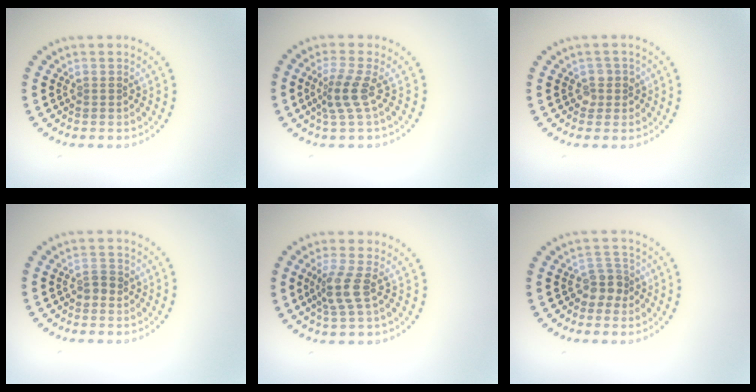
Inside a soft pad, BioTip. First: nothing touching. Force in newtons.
{"total": 2.6, "press": 1.9, "slide": 1.8}
{"total": 1.4, "press": 1.3, "slide": 0.6}
{"total": 1.2, "press": 1.1, "slide": 0.5}
{"total": 2.5, "press": 1.9, "slide": 1.6}
{"total": 2.2, "press": 1.7, "slide": 1.5}